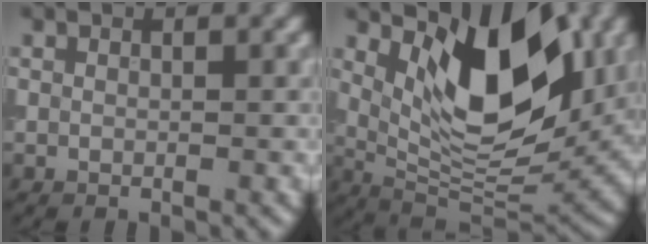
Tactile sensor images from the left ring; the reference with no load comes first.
{"total": 10.7, "force": [3.7, 4.7, 8.9], "torque": [-0.138, -0.011, 0.065]}